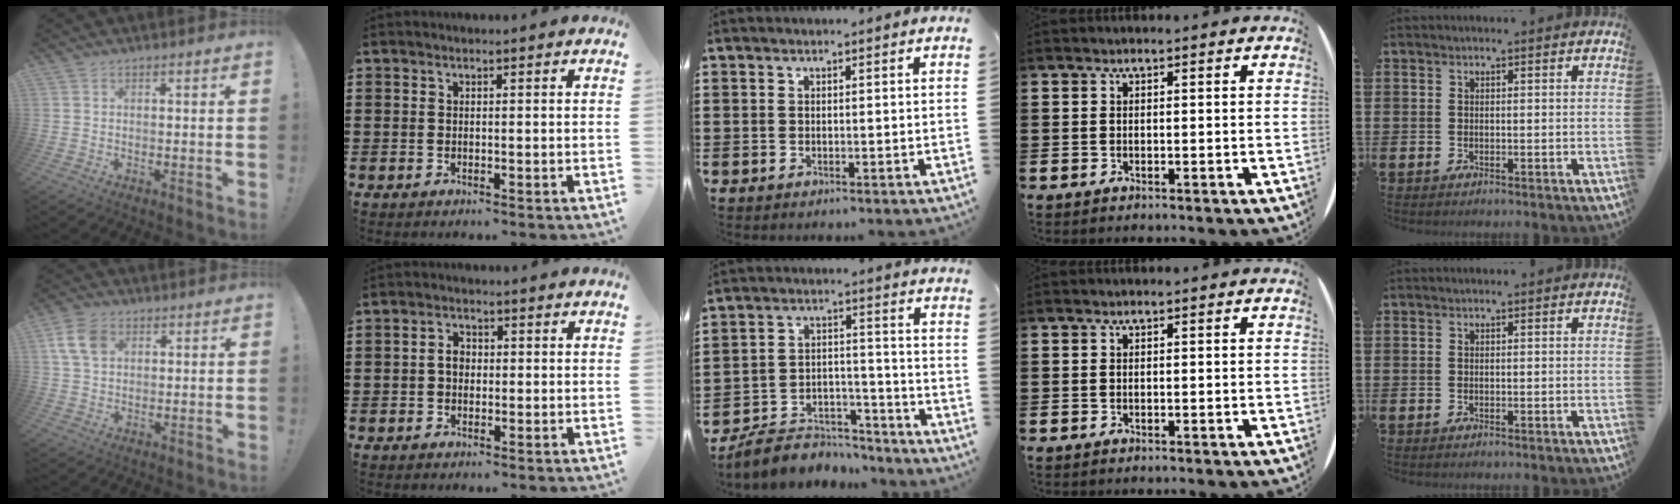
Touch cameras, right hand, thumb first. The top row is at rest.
{"thumb": {"total": 8.8, "force": [3.0, 6.1, 5.5], "torque": [-0.106, 0.003, 0.061]}, "index": {"total": 2.4, "force": [-0.1, 1.7, 1.7], "torque": [-0.035, 0.006, -0.004]}, "middle": {"total": 6.8, "force": [-6.5, 1.9, 1.1], "torque": [-0.020, 0.018, -0.126]}}